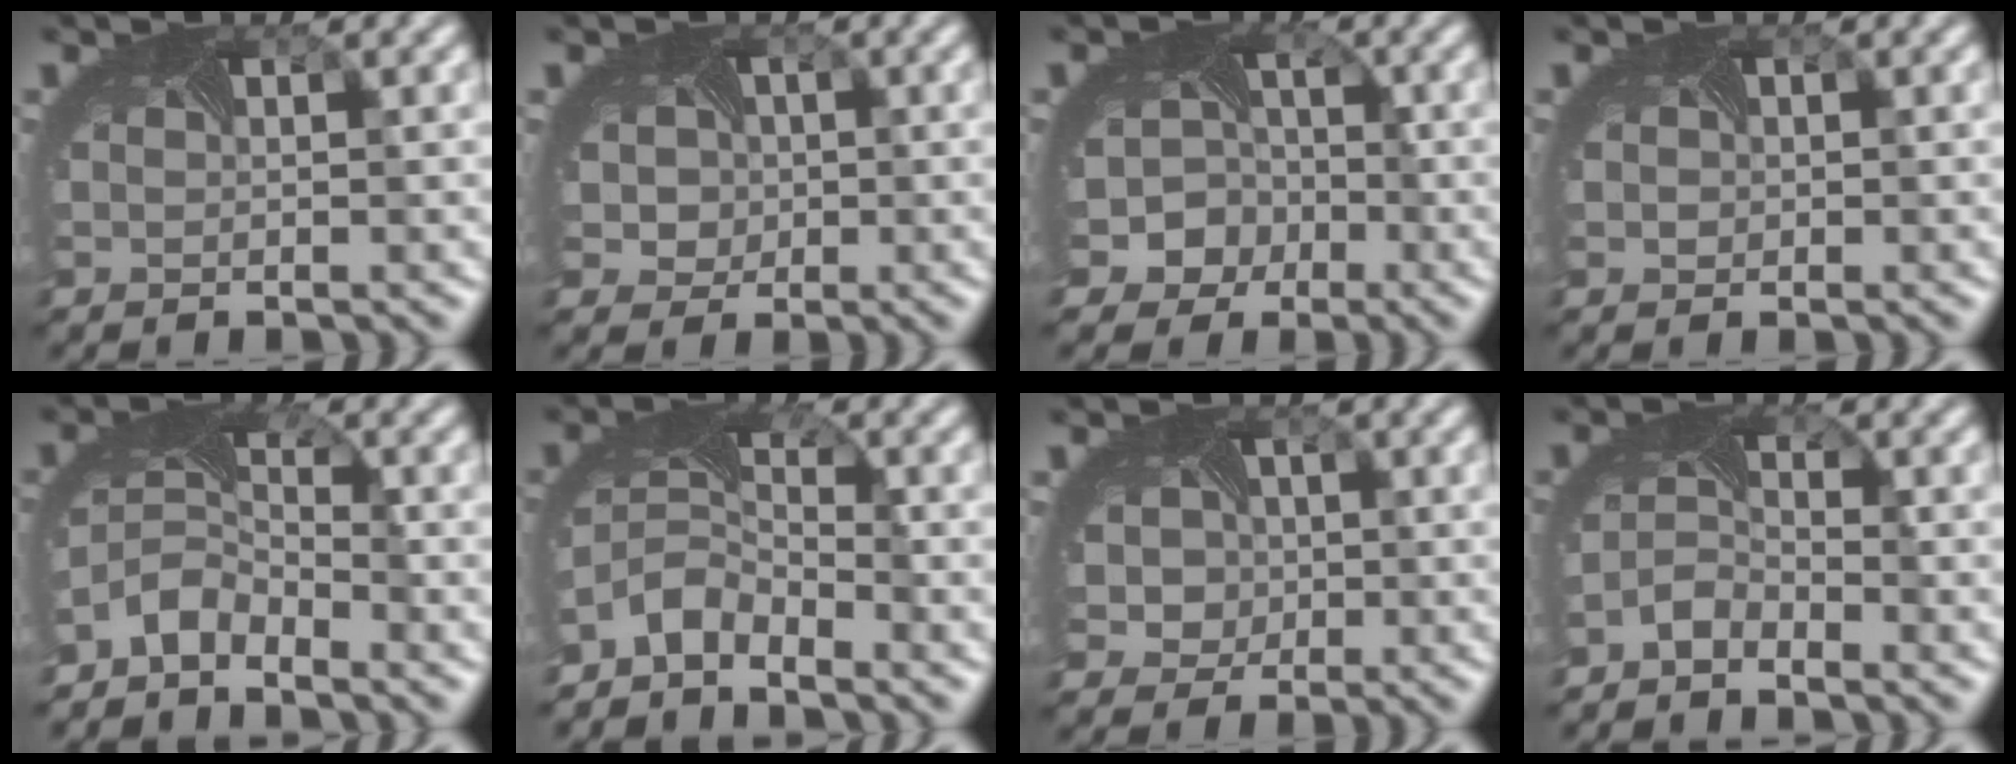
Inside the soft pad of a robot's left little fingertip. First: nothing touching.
{"total": 4.8, "force": [0.5, 4.2, 2.3], "torque": [-0.030, 0.013, -0.016]}
{"total": 8.1, "force": [-3.0, 7.2, 2.2], "torque": [-0.031, -0.012, -0.068]}
{"total": 1.0, "force": [0.2, 0.9, 0.1], "torque": [-0.002, -0.002, -0.002]}
{"total": 3.6, "force": [-3.1, 1.5, 1.1], "torque": [-0.034, -0.007, -0.070]}
{"total": 3.6, "force": [-3.1, 1.4, 1.1], "torque": [-0.035, -0.007, -0.071]}
{"total": 5.4, "force": [0.2, 4.8, 2.5], "torque": [-0.034, 0.010, -0.022]}
{"total": 2.1, "force": [-2.0, 0.6, 0.3], "torque": [-0.020, 0.000, -0.044]}